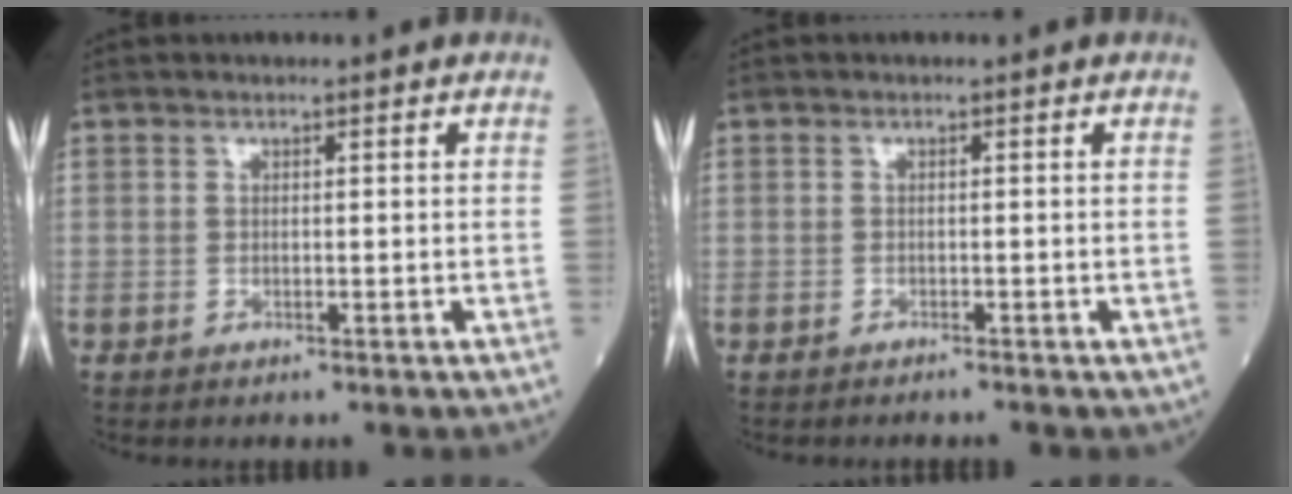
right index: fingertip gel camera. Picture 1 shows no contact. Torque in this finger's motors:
{"motor_torque": [0.48, -0.50, 0.03, 0.02]}